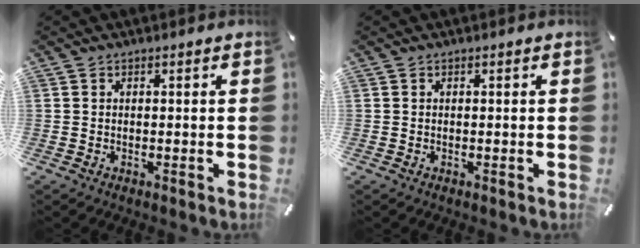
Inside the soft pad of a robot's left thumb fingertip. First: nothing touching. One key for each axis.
{"total": 0.0}